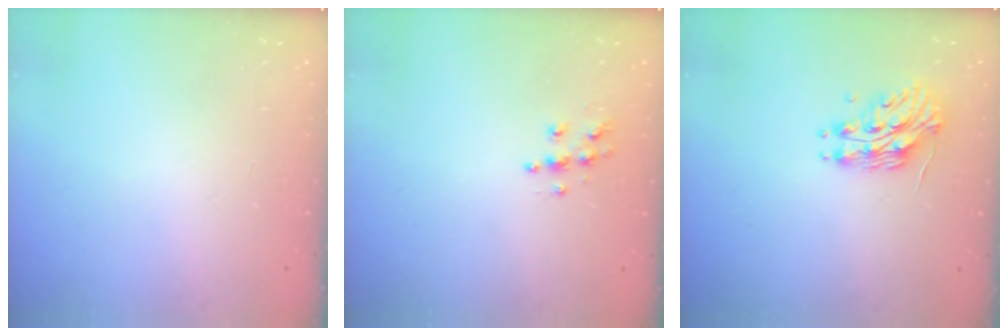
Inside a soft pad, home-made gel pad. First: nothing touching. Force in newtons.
{"total": 6.6, "press": 6.6, "slide": 0.3}
{"total": 11.8, "press": 11.8, "slide": 0.6}